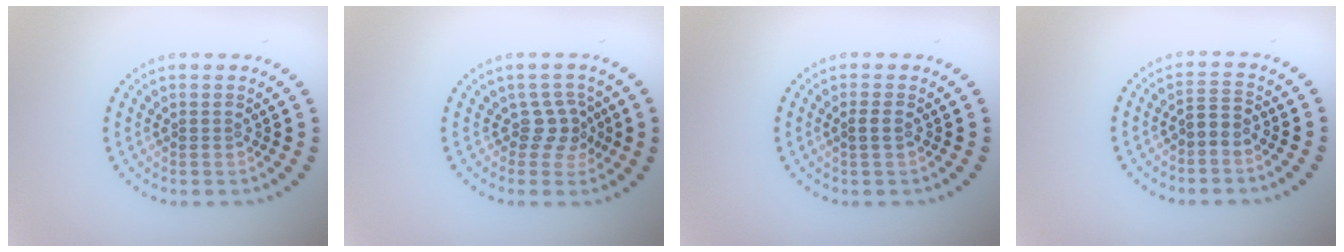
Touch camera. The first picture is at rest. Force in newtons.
{"total": 2.1, "press": 1.5, "slide": 1.5}
{"total": 0.8, "press": 0.8, "slide": 0.3}
{"total": 1.6, "press": 1.2, "slide": 1.1}